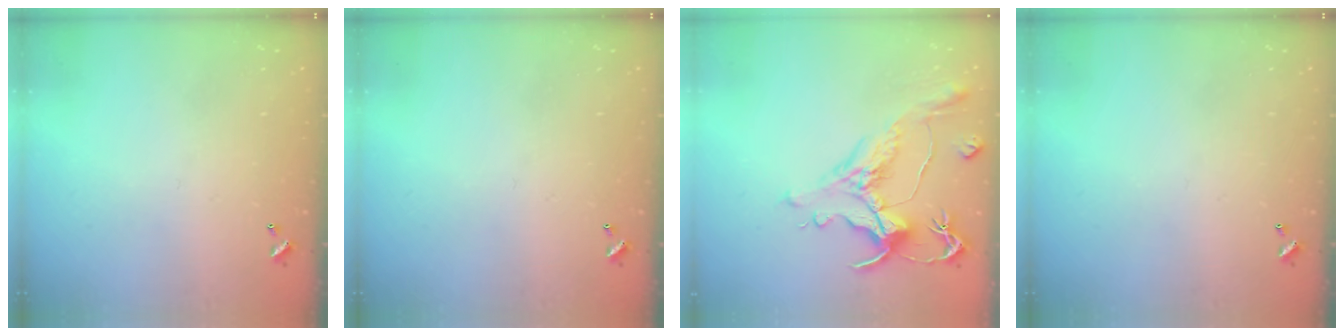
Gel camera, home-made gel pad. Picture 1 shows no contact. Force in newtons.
{"total": 0.0}
{"total": 1.7, "press": 0.9, "slide": 1.4}
{"total": 0.0}